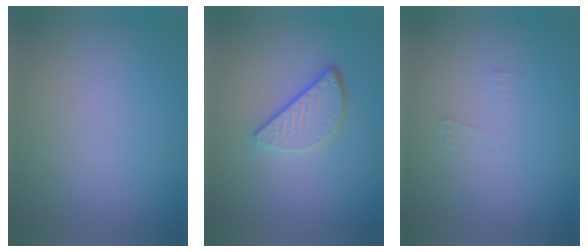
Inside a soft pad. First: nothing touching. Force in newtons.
{"total": 3.4, "press": 2.7, "slide": 2.0}
{"total": 0.7, "press": 0.7, "slide": 0.1}